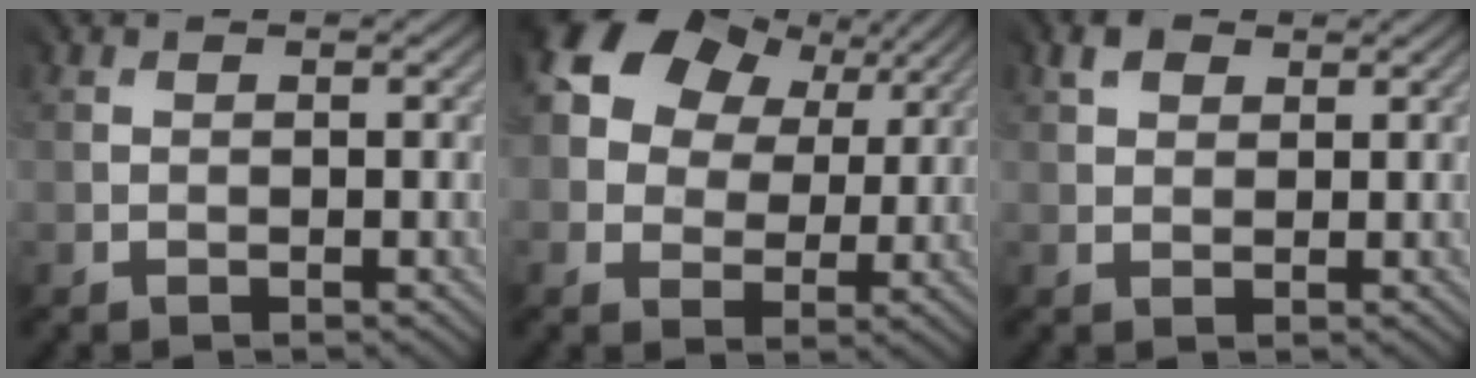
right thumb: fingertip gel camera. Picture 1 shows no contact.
{"total": 11.9, "force": [5.6, 8.4, 6.3], "torque": [-0.157, 0.028, 0.100]}
{"total": 2.2, "force": [1.8, 1.2, 0.1], "torque": [-0.010, 0.003, 0.033]}